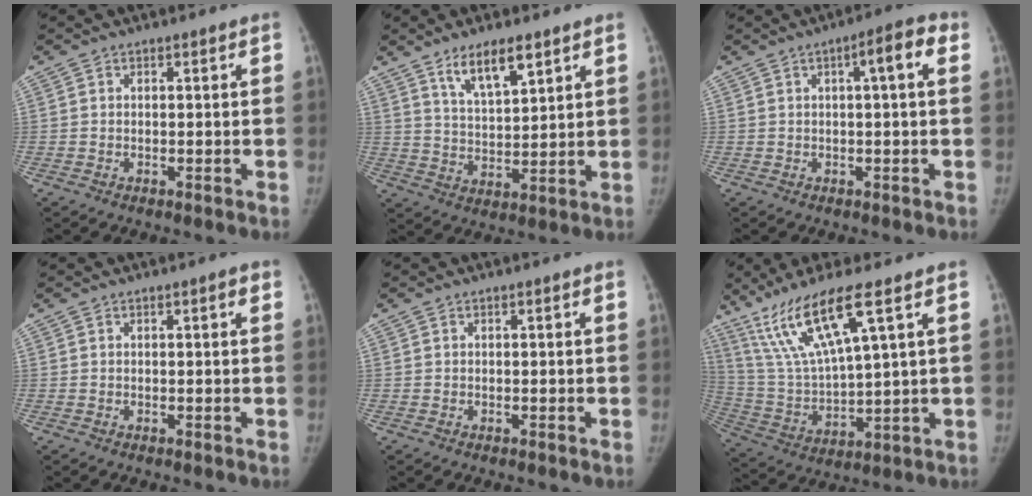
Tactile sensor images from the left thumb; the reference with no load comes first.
{"total": 8.7, "force": [5.8, 2.8, 5.9], "torque": [-0.087, -0.036, 0.109]}
{"total": 5.2, "force": [1.2, 0.9, 4.9], "torque": [-0.066, 0.015, 0.010]}
{"total": 1.1, "force": [0.4, 0.2, 1.0], "torque": [-0.008, 0.002, 0.003]}
{"total": 0.0}
{"total": 15.0, "force": [8.9, 2.1, 12.0], "torque": [-0.255, -0.036, 0.188]}